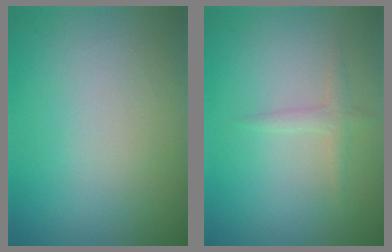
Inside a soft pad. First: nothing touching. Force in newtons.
{"total": 1.3, "press": 1.3, "slide": 0.0}